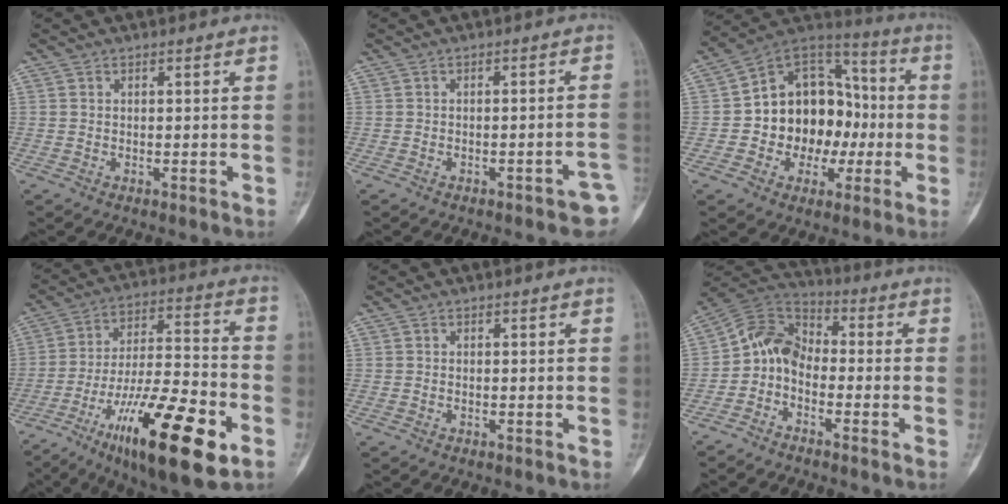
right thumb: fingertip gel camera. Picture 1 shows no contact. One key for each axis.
{"total": 5.1, "fx": -2.8, "fy": 1.3, "fz": 4.0, "tx": -0.039, "ty": 0.019, "tz": -0.031}
{"total": 18.6, "fx": -2.0, "fy": 14.3, "fz": 11.7, "tx": -0.116, "ty": 0.046, "tz": -0.030}
{"total": 23.9, "fx": -11.0, "fy": 6.5, "fz": 20.2, "tx": -0.339, "ty": 0.043, "tz": -0.181}
{"total": 0.0}
{"total": 8.3, "fx": -2.4, "fy": 6.0, "fz": 5.2, "tx": -0.085, "ty": 0.052, "tz": -0.065}